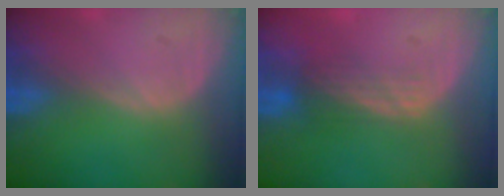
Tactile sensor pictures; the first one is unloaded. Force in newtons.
{"total": 3.5, "press": 3.1, "slide": 1.7}